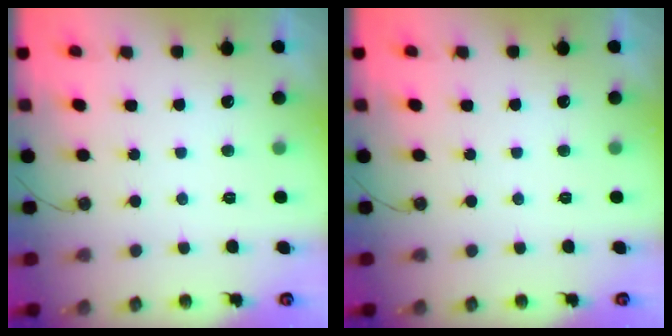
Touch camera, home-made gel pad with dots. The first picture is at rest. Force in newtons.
{"total": 0.0}